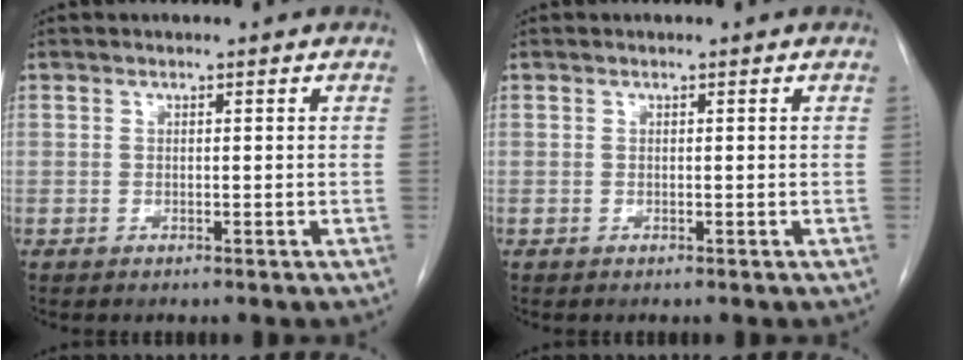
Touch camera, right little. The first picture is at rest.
{"total": 0.0}